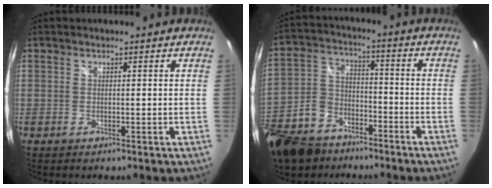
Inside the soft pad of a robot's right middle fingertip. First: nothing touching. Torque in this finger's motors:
{"motor_torque": [0.09, -0.16, -0.36, -0.17]}